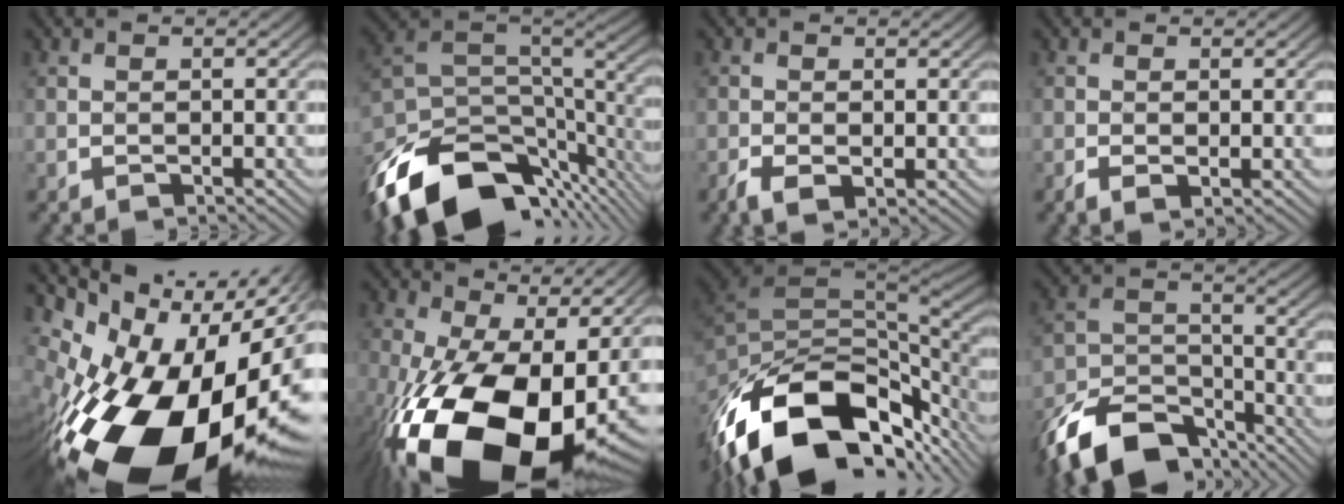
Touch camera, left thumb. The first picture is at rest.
{"total": 17.1, "force": [-9.6, 8.7, 11.2], "torque": [-0.259, -0.032, -0.150]}
{"total": 2.3, "force": [-0.8, 1.1, 1.8], "torque": [-0.043, -0.008, -0.015]}
{"total": 1.5, "force": [-0.3, 0.7, 1.2], "torque": [-0.026, -0.005, -0.006]}
{"total": 22.8, "force": [-6.4, 13.4, 17.3], "torque": [-0.316, -0.076, -0.079]}
{"total": 23.1, "force": [-6.1, 12.7, 18.3], "torque": [-0.344, -0.054, -0.076]}
{"total": 18.3, "force": [-9.6, 9.5, 12.3], "torque": [-0.251, -0.028, -0.157]}
{"total": 14.5, "force": [-10.8, 6.6, 7.2], "torque": [-0.156, -0.009, -0.200]}